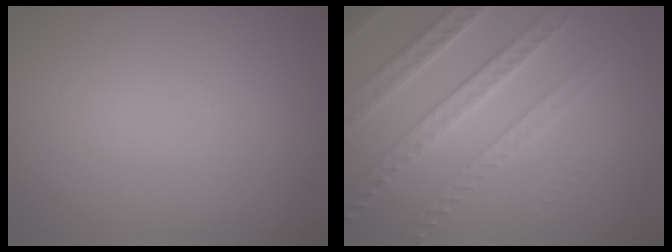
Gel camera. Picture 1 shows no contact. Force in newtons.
{"total": 4.8, "press": 4.6, "slide": 1.3}